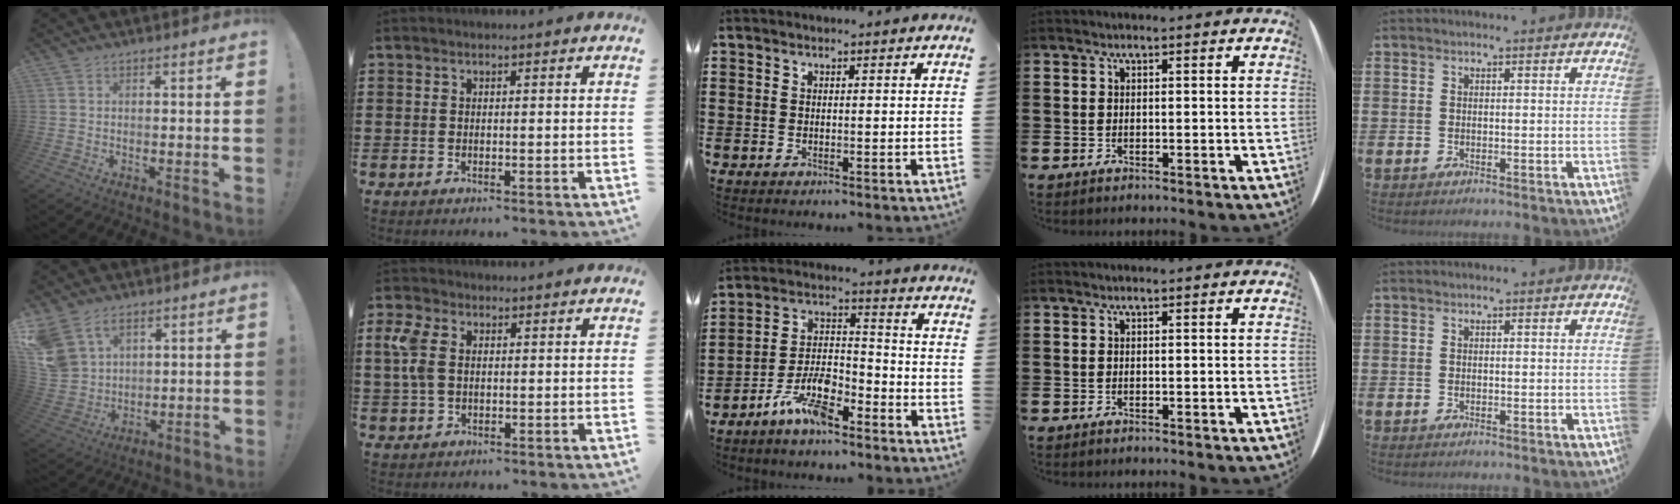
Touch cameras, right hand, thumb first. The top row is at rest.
{"thumb": {"total": 10.8, "force": [6.3, 7.6, 4.4], "torque": [-0.097, -0.038, 0.131]}, "index": {"total": 4.8, "force": [1.1, 3.0, 3.6], "torque": [-0.101, 0.003, 0.013]}, "middle": {"total": 8.4, "force": [-6.2, 2.7, 5.1], "torque": [-0.111, 0.006, -0.117]}}